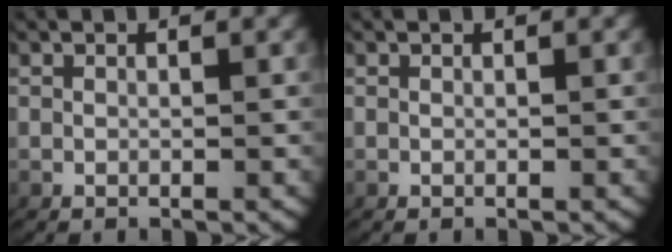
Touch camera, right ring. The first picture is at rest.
{"total": 0.0}